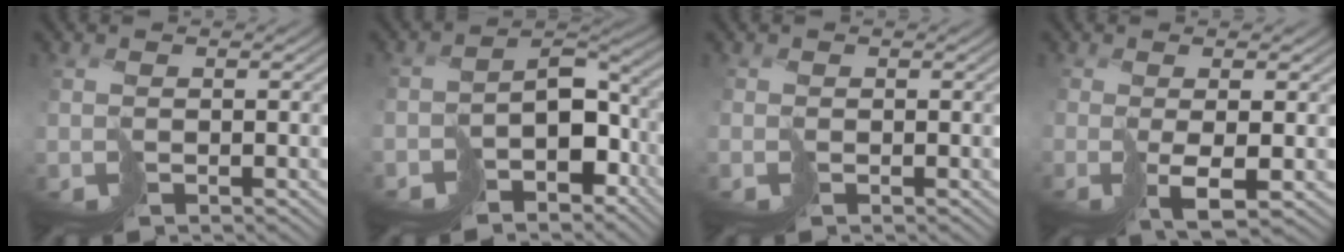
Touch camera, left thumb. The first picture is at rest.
{"total": 7.9, "force": [-5.1, 4.5, 3.9], "torque": [-0.045, -0.016, -0.084]}
{"total": 0.9, "force": [0.1, -0.3, -0.8], "torque": [0.024, 0.003, 0.002]}
{"total": 2.3, "force": [0.3, -0.5, 2.2], "torque": [-0.032, 0.004, 0.011]}